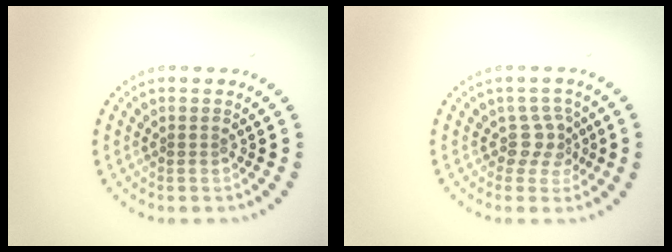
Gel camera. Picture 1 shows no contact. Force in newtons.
{"total": 2.3, "press": 1.7, "slide": 1.6}